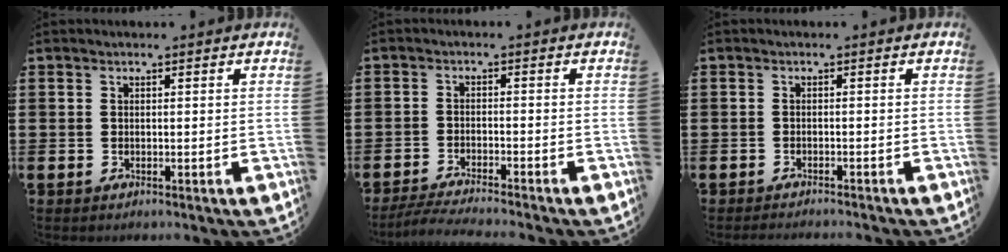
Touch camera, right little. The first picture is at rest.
{"total": 2.8, "force": [-2.6, -0.2, 1.0], "torque": [-0.016, 0.000, -0.050]}
{"total": 0.9, "force": [-0.9, -0.2, 0.1], "torque": [-0.002, -0.001, -0.019]}